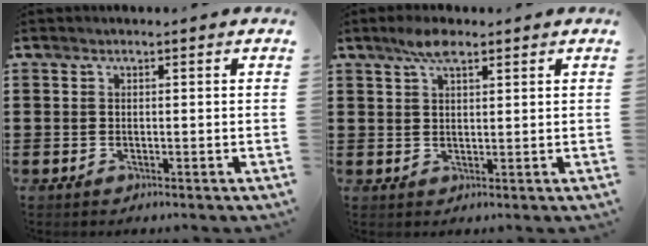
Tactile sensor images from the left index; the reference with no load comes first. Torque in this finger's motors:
{"motor_torque": [0.67, -0.48, 0.28, 0.09]}